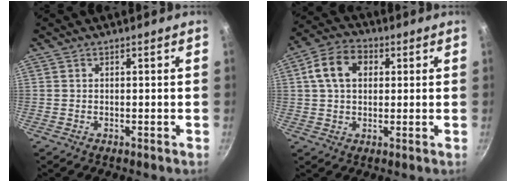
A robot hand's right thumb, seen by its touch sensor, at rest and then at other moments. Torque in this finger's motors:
{"motor_torque": [0.18, 2.44, 0.91, 0.08, 0.07]}